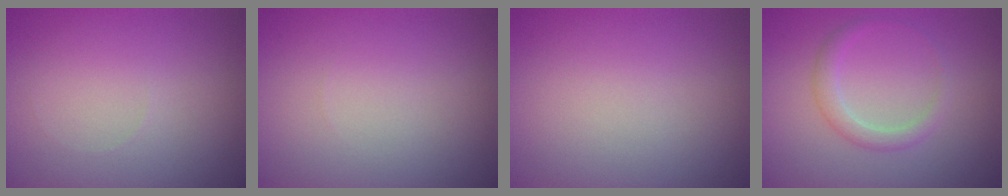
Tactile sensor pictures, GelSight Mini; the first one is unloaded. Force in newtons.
{"total": 0.0}
{"total": 0.0}
{"total": 1.8, "press": 1.8, "slide": 0.0}